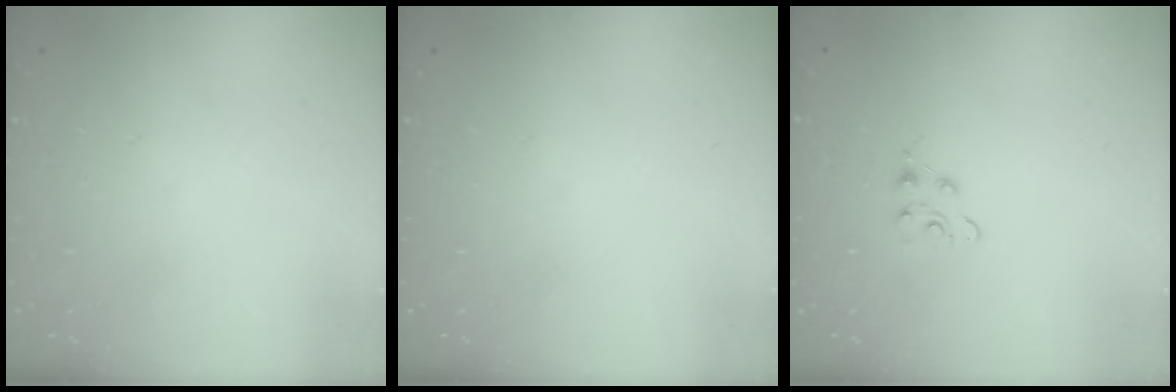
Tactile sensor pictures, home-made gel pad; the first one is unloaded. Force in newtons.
{"total": 0.0}
{"total": 4.0, "press": 3.9, "slide": 0.5}